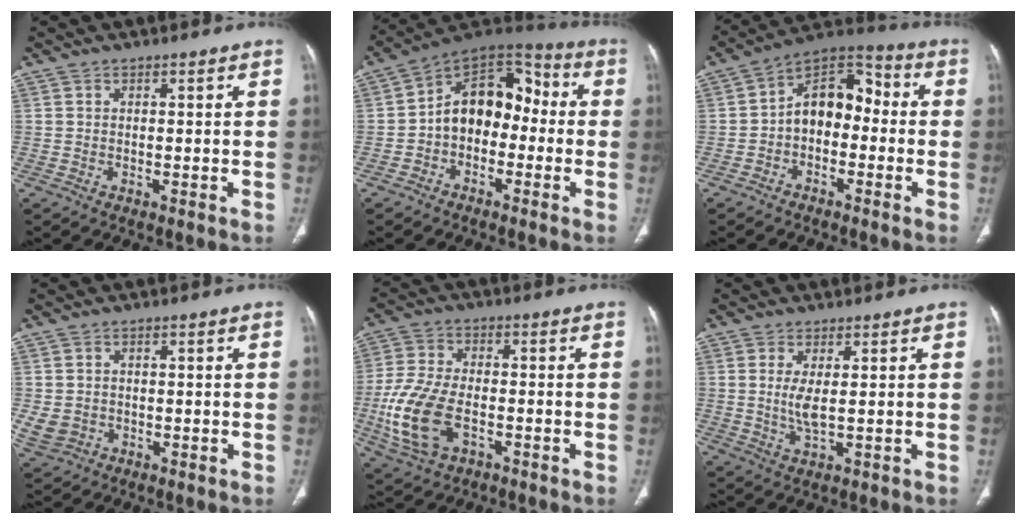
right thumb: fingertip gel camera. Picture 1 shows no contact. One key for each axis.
{"total": 13.4, "fx": -1.6, "fy": 9.5, "fz": 9.3, "tx": -0.104, "ty": 0.051, "tz": -0.046}
{"total": 11.1, "fx": -1.4, "fy": 7.6, "fz": 7.9, "tx": -0.090, "ty": 0.046, "tz": -0.044}
{"total": 4.5, "fx": -0.4, "fy": 3.9, "fz": 2.2, "tx": -0.045, "ty": 0.001, "tz": 0.006}
{"total": 13.8, "fx": -3.8, "fy": 8.0, "fz": 10.6, "tx": -0.234, "ty": 0.007, "tz": -0.068}
{"total": 3.9, "fx": 0.7, "fy": 1.0, "fz": 3.7, "tx": -0.085, "ty": -0.016, "tz": 0.020}